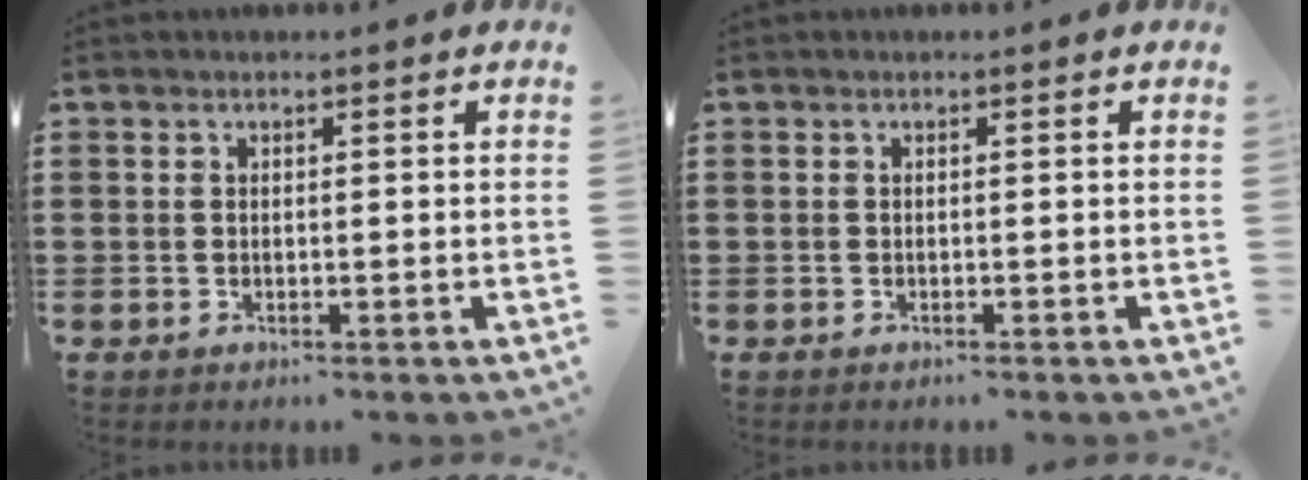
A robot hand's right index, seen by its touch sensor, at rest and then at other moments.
{"total": 0.0}